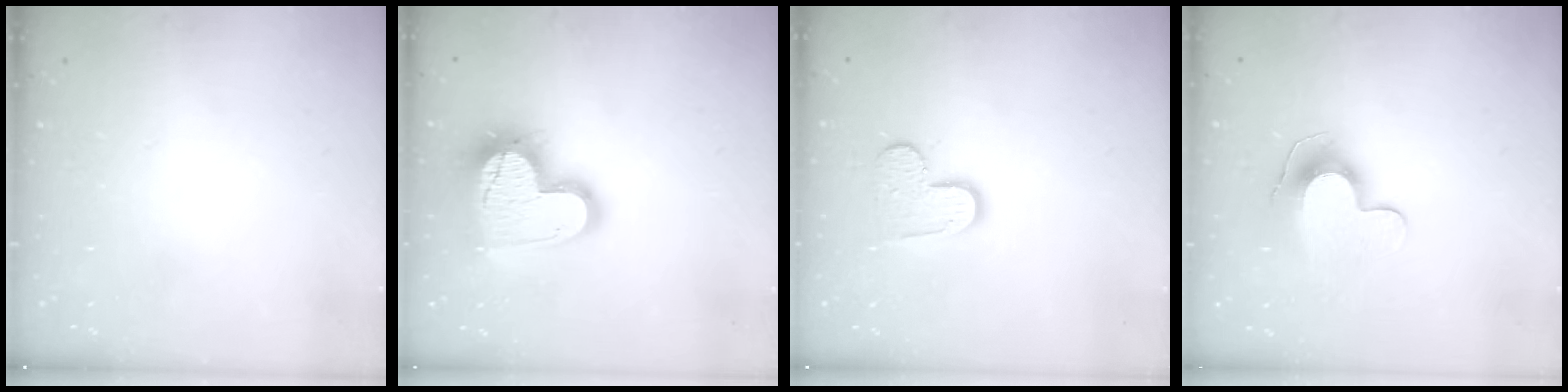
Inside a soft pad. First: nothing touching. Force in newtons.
{"total": 19.6, "press": 19.6, "slide": 1.8}
{"total": 9.2, "press": 9.2, "slide": 0.6}
{"total": 11.8, "press": 11.8, "slide": 0.6}